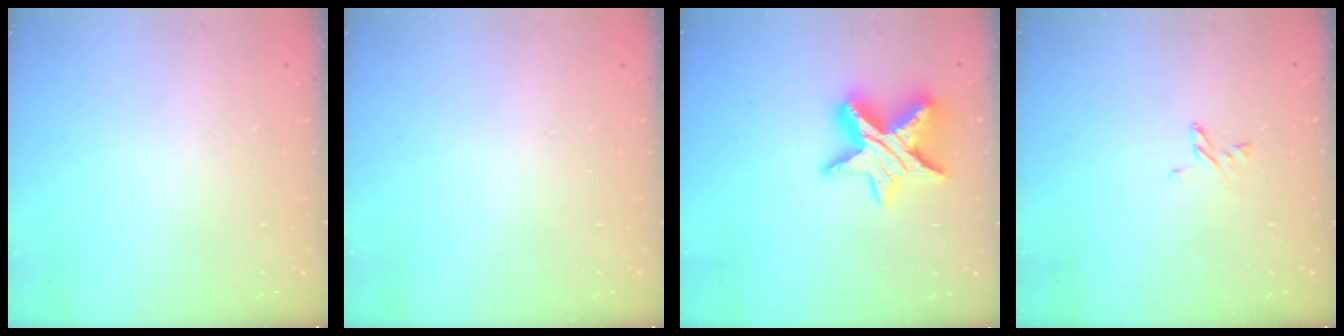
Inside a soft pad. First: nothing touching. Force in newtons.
{"total": 0.0}
{"total": 14.1, "press": 14.1, "slide": 0.9}
{"total": 3.6, "press": 3.6, "slide": 0.4}